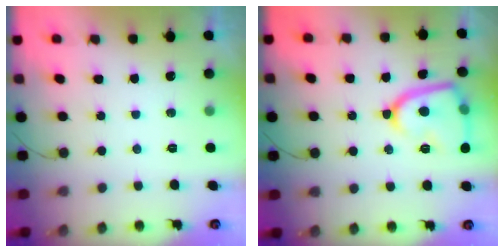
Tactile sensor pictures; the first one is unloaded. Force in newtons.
{"total": 15.1, "press": 15.0, "slide": 1.4}